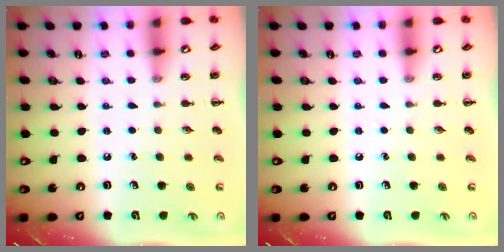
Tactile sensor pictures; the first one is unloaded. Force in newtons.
{"total": 0.0}